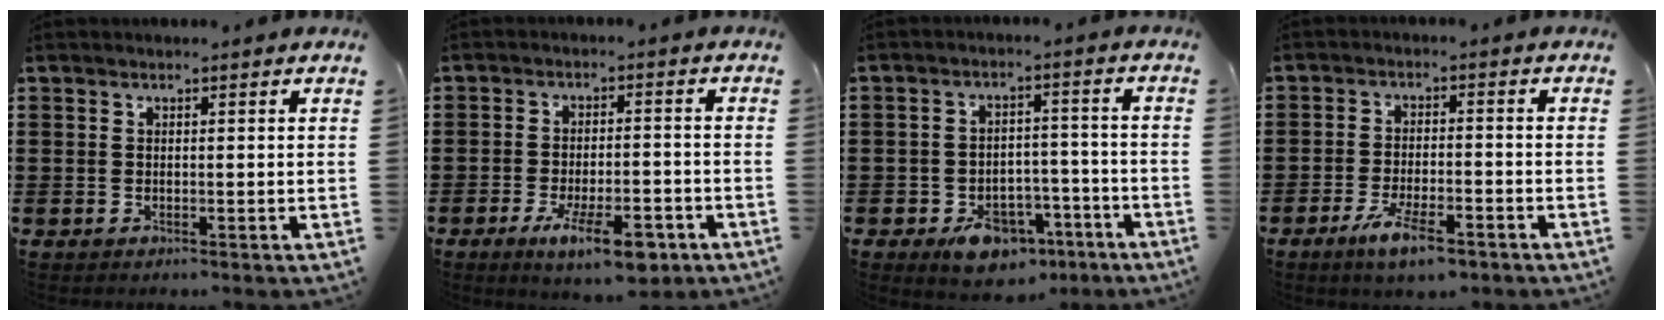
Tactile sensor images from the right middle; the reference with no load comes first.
{"total": 8.1, "force": [-4.9, 2.4, 5.9], "torque": [-0.108, 0.002, -0.086]}
{"total": 7.1, "force": [-4.9, 3.9, 3.3], "torque": [-0.056, 0.026, -0.086]}
{"total": 6.2, "force": [-4.0, 1.6, 4.4], "torque": [-0.089, -0.003, -0.073]}